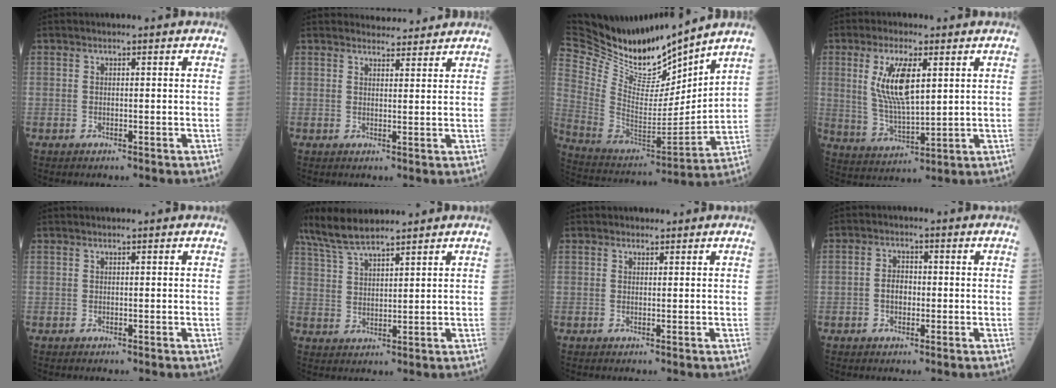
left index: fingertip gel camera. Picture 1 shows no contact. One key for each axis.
{"total": 4.2, "fx": 4.0, "fy": 0.9, "fz": 0.3, "tx": -0.006, "ty": 0.009, "tz": 0.051}
{"total": 19.5, "fx": 18.2, "fy": 2.6, "fz": 6.4, "tx": -0.146, "ty": -0.037, "tz": 0.336}
{"total": 9.3, "fx": 2.8, "fy": 2.6, "fz": 8.4, "tx": -0.183, "ty": -0.003, "tz": 0.059}
{"total": 0.0}
{"total": 8.2, "fx": 7.0, "fy": 1.0, "fz": 4.3, "tx": -0.097, "ty": 0.019, "tz": 0.137}
{"total": 0.8, "fx": 0.5, "fy": 0.5, "fz": 0.0, "tx": -0.002, "ty": -0.003, "tz": 0.006}
{"total": 3.0, "fx": -0.8, "fy": 2.1, "fz": 2.0, "tx": -0.043, "ty": 0.006, "tz": -0.017}